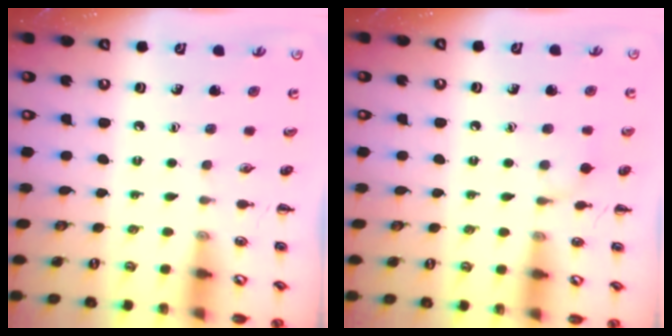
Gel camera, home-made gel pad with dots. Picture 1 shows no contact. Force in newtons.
{"total": 6.3, "press": 5.9, "slide": 2.0}